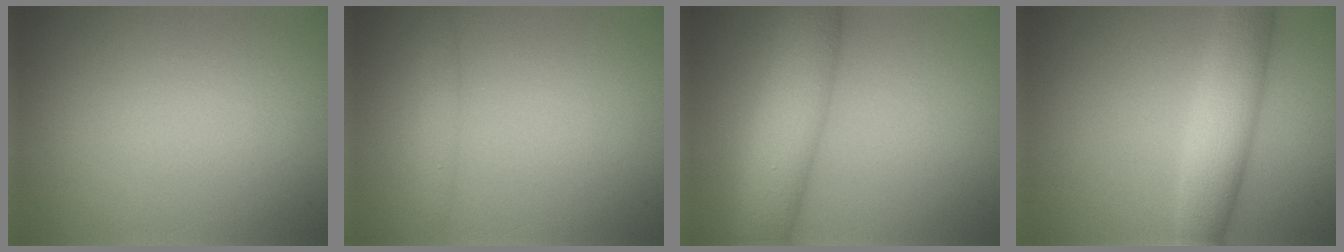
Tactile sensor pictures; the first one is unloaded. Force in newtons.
{"total": 1.1, "press": 1.1, "slide": 0.1}
{"total": 7.5, "press": 7.5, "slide": 0.2}
{"total": 5.4, "press": 5.4, "slide": 0.1}